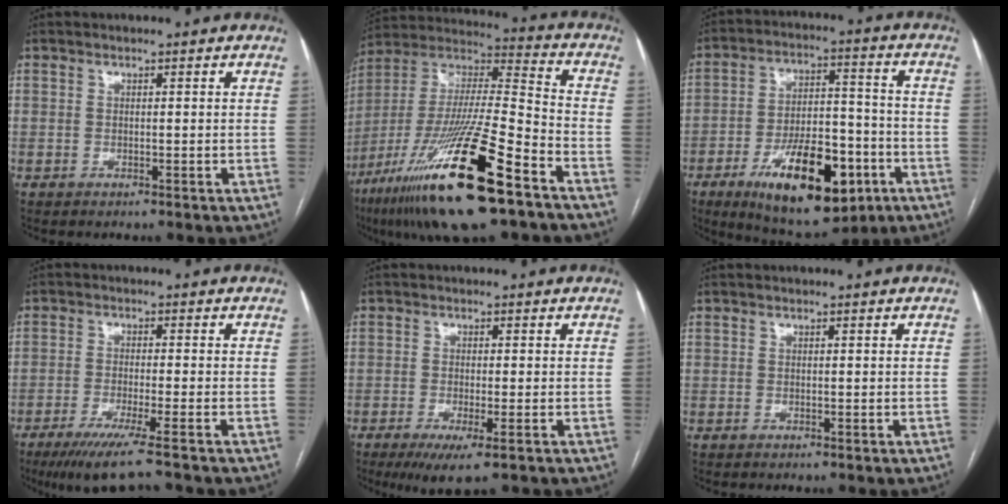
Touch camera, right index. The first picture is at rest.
{"total": 26.0, "force": [-14.4, 3.1, 21.5], "torque": [-0.416, -0.048, -0.260]}
{"total": 18.1, "force": [-8.3, 7.2, 14.4], "torque": [-0.236, 0.005, -0.122]}
{"total": 8.1, "force": [-6.0, -0.8, 5.4], "torque": [-0.086, -0.023, -0.102]}
{"total": 5.2, "force": [-3.0, 0.5, 4.3], "torque": [-0.071, -0.015, -0.048]}
{"total": 0.0}